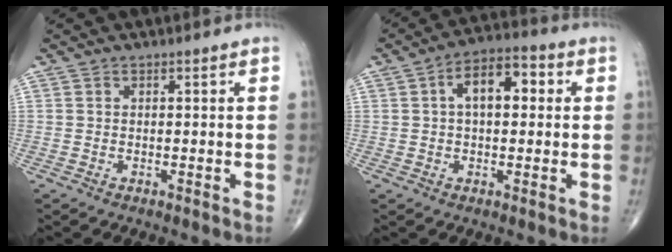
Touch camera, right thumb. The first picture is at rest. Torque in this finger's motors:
{"motor_torque": [0.30, 2.09, 0.92, 0.26, 0.06]}